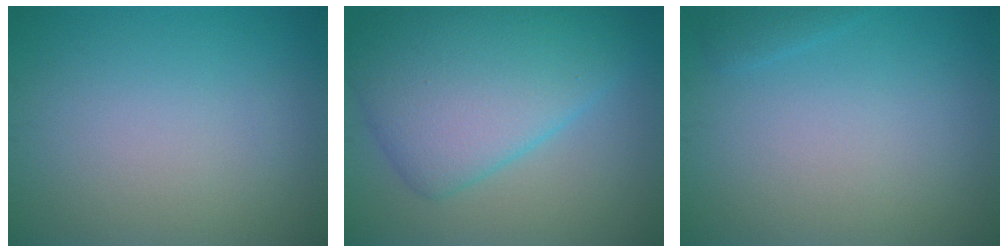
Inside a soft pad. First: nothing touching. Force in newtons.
{"total": 9.3, "press": 9.3, "slide": 0.3}
{"total": 0.8, "press": 0.8, "slide": 0.1}